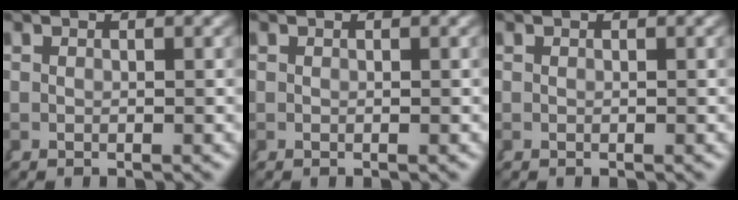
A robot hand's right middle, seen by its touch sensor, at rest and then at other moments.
{"total": 0.0}
{"total": 0.0}